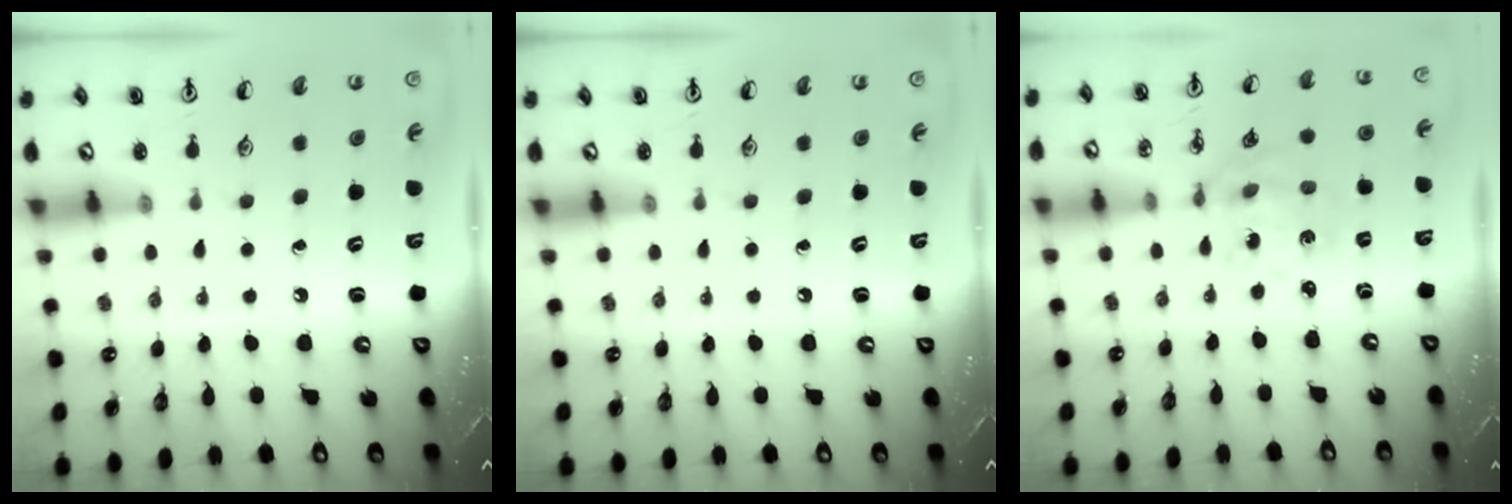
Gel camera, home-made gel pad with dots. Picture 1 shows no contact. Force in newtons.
{"total": 0.0}
{"total": 2.6, "press": 2.4, "slide": 0.9}